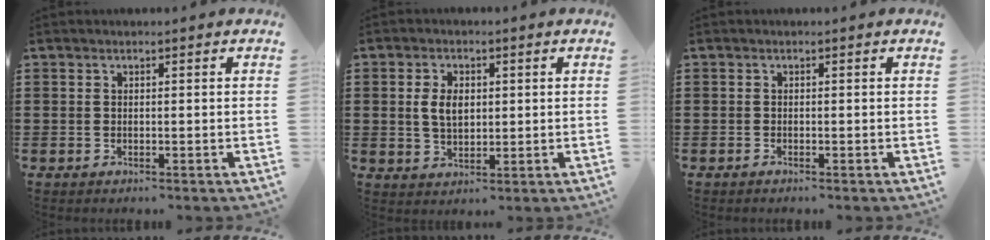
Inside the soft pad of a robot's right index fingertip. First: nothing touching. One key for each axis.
{"total": 4.3, "fx": 0.5, "fy": 2.7, "fz": 3.3, "tx": -0.070, "ty": 0.005, "tz": 0.004}
{"total": 0.5, "fx": -0.5, "fy": -0.2, "fz": 0.0, "tx": 0.001, "ty": -0.003, "tz": -0.010}